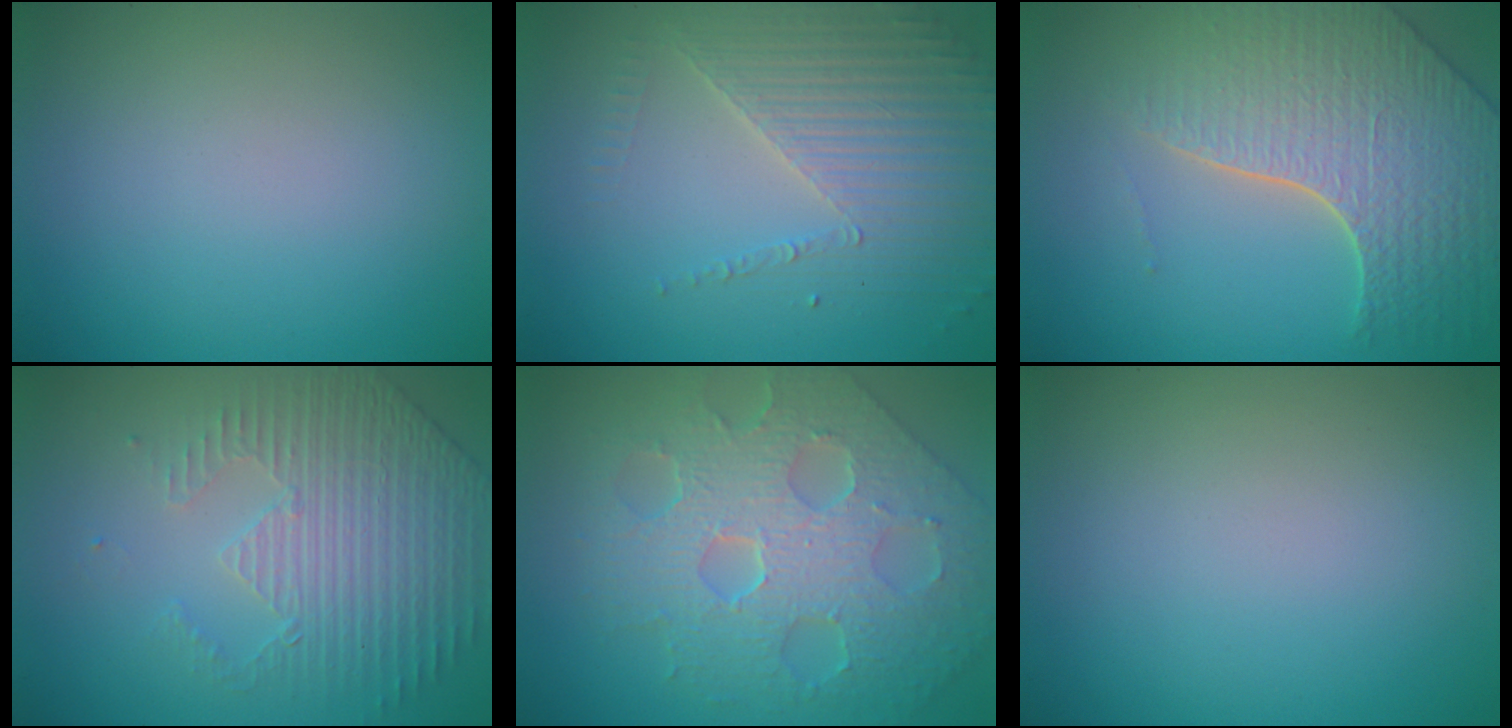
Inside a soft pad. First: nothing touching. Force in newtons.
{"total": 3.9, "press": 3.6, "slide": 1.6}
{"total": 6.4, "press": 5.2, "slide": 3.7}
{"total": 4.4, "press": 3.3, "slide": 3.0}
{"total": 8.7, "press": 6.2, "slide": 6.2}
{"total": 0.0}